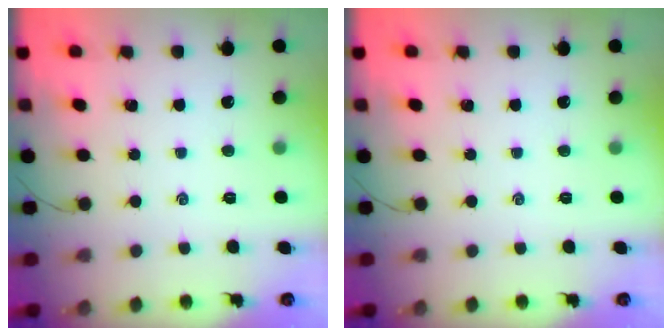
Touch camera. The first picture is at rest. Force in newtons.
{"total": 0.0}